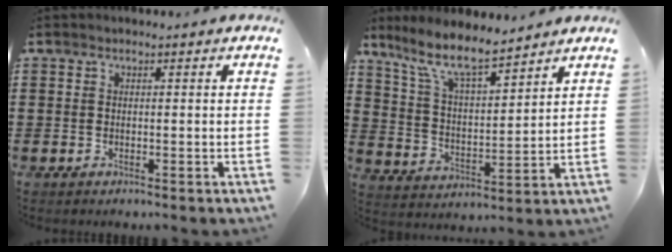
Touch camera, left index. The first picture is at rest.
{"total": 8.5, "force": [7.2, 1.4, 4.3], "torque": [-0.112, -0.031, 0.127]}